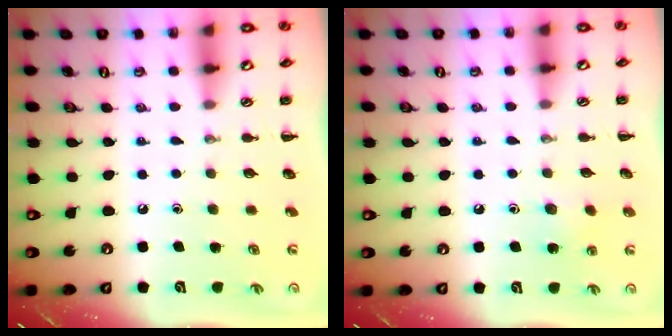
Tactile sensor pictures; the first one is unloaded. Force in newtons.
{"total": 5.8, "press": 5.5, "slide": 1.8}